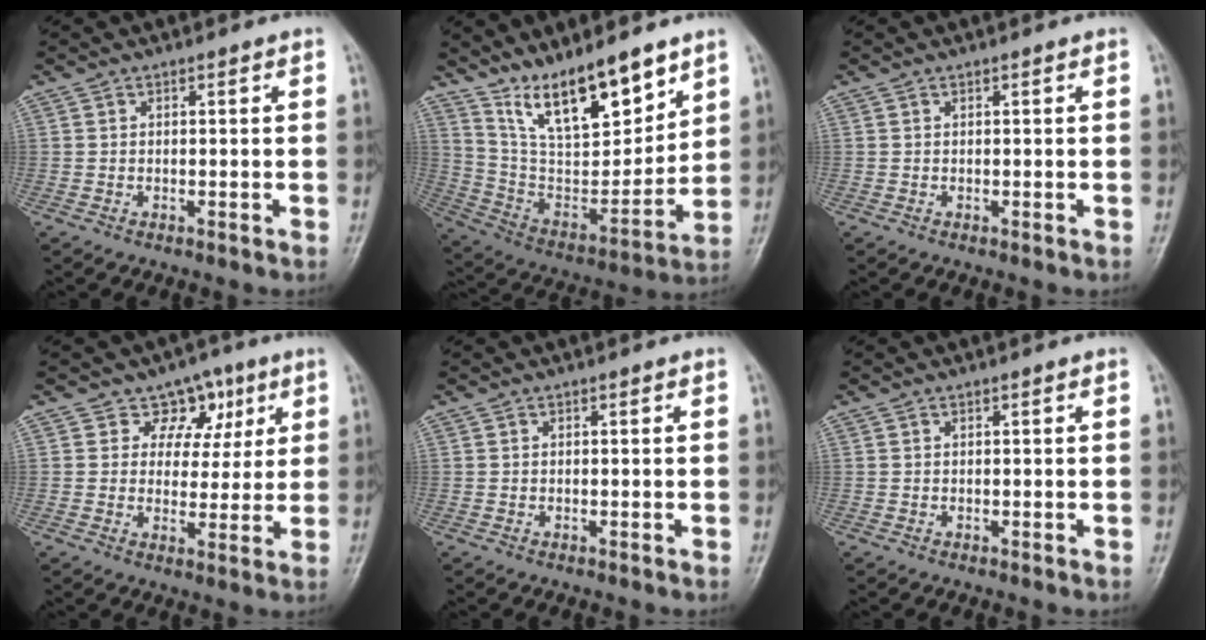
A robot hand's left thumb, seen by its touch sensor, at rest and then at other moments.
{"total": 17.7, "force": [12.5, 6.0, 11.0], "torque": [-0.142, -0.069, 0.239]}
{"total": 0.0}
{"total": 7.4, "force": [3.8, 5.9, 2.2], "torque": [0.015, -0.009, 0.052]}
{"total": 0.0}
{"total": 0.0}